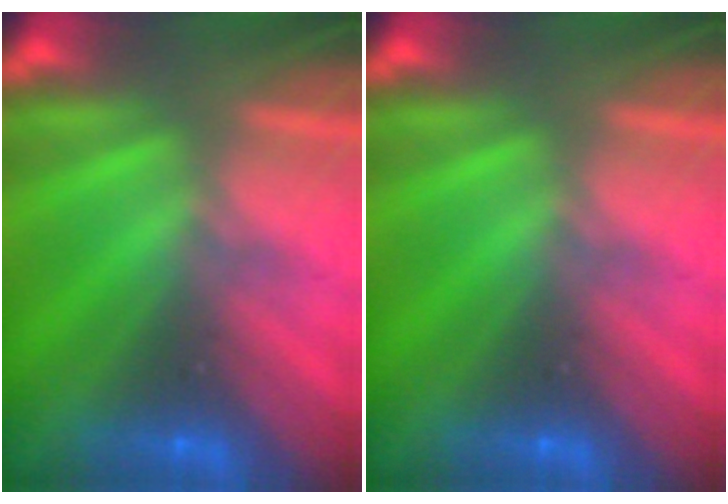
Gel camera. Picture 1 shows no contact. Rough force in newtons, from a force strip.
{"total": 0.0}